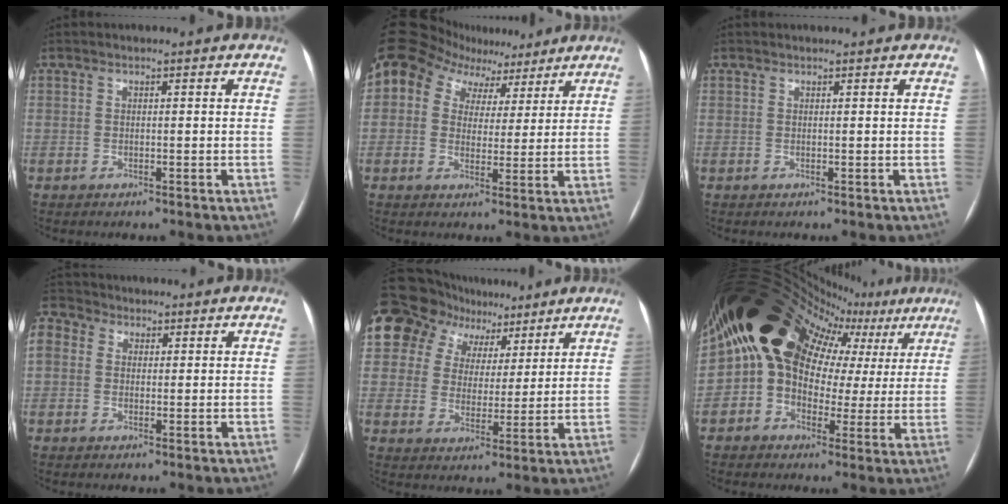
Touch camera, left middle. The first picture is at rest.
{"total": 11.5, "force": [7.5, 7.8, 3.7], "torque": [-0.071, 0.046, 0.107]}
{"total": 0.6, "force": [0.5, 0.3, 0.3], "torque": [-0.010, 0.011, 0.008]}
{"total": 13.9, "force": [4.9, 11.2, 6.7], "torque": [-0.203, 0.071, 0.090]}
{"total": 14.7, "force": [9.4, 10.3, 4.7], "torque": [-0.092, 0.052, 0.151]}
{"total": 20.9, "force": [10.2, 13.6, 12.2], "torque": [-0.214, 0.078, 0.141]}